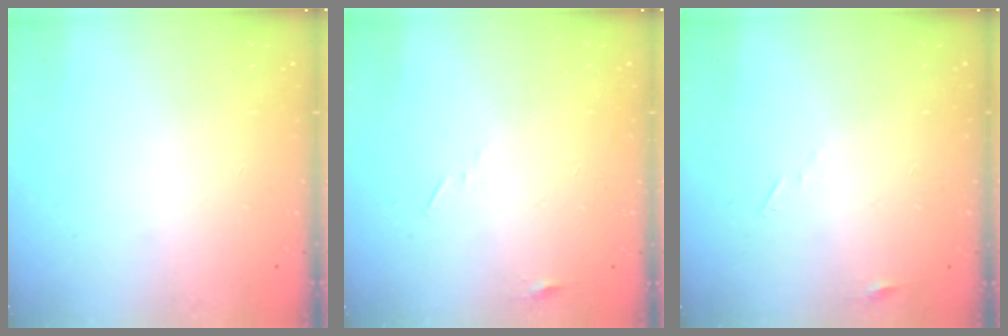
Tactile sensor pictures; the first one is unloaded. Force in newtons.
{"total": 2.9, "press": 2.9, "slide": 0.2}
{"total": 2.8, "press": 2.8, "slide": 0.2}